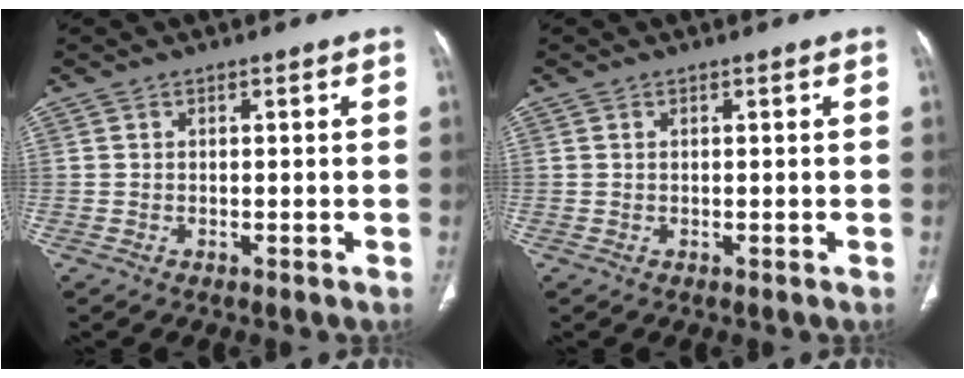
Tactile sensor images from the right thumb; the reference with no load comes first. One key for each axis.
{"total": 0.0}